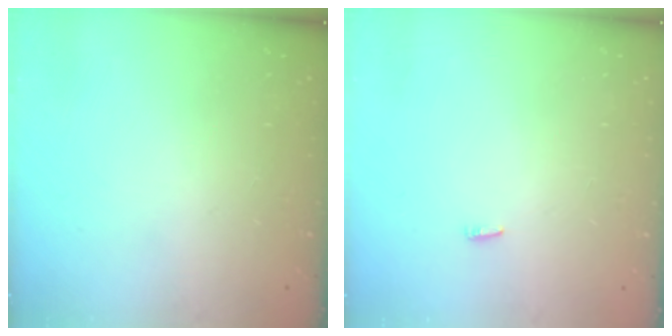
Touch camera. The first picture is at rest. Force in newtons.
{"total": 2.1, "press": 1.9, "slide": 0.7}